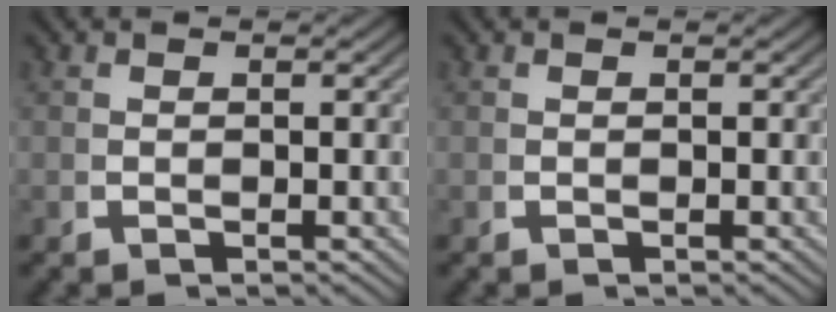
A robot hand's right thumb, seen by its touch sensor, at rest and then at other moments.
{"total": 0.0}